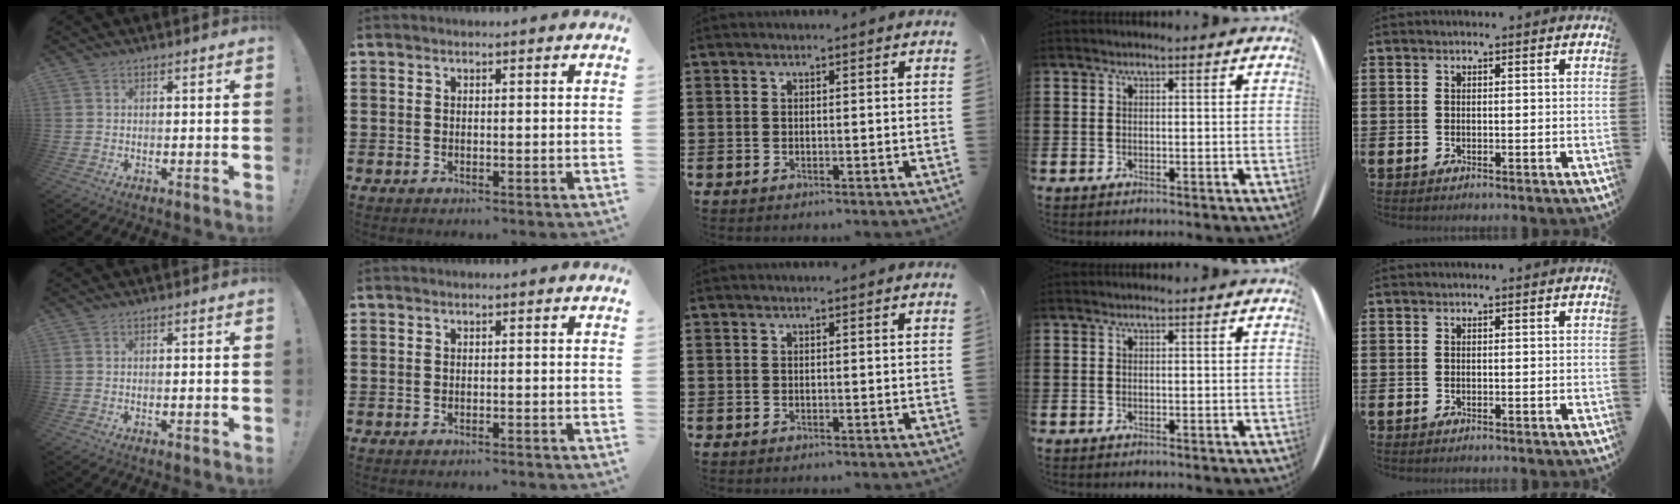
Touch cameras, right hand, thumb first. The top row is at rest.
{"thumb": {"total": 0.9, "force": [-0.4, 0.1, 0.8], "torque": [-0.005, -0.003, -0.008]}, "index": {"total": 0.5, "force": [-0.5, 0.0, 0.0], "torque": [-0.003, -0.002, -0.010]}}